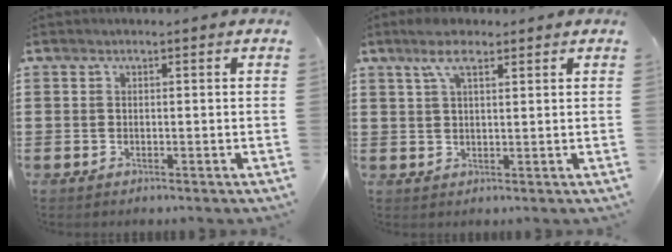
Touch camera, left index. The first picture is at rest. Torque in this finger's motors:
{"motor_torque": [0.81, -0.70, 0.25, 0.10]}